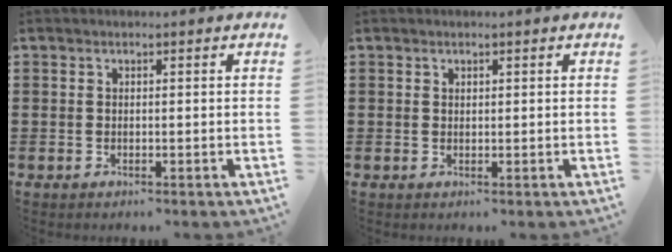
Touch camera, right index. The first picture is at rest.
{"total": 0.5, "force": [0.5, 0.2, 0.1], "torque": [-0.003, -0.001, 0.010]}